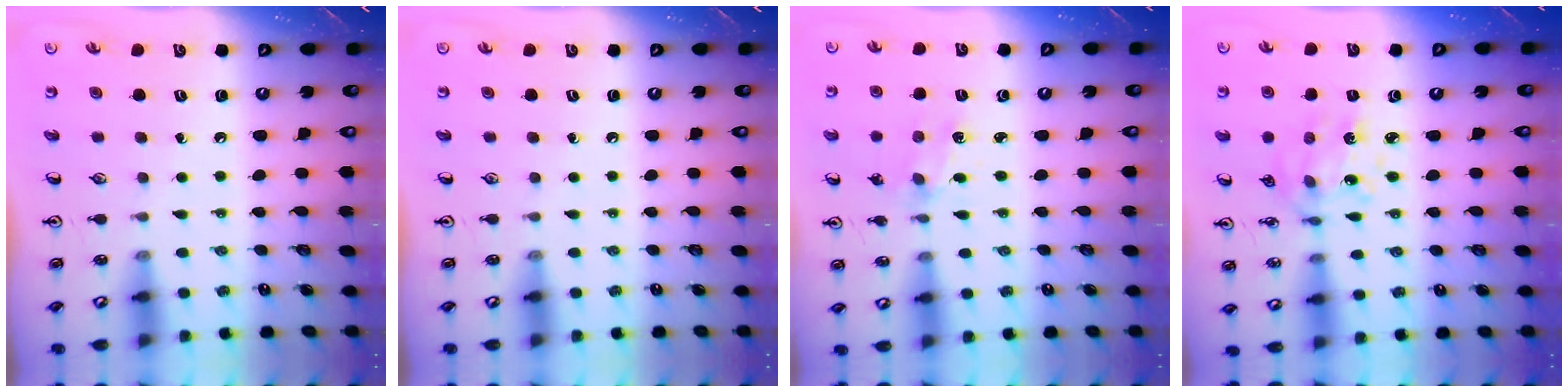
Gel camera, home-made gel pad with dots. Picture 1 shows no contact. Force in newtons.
{"total": 0.0}
{"total": 1.7, "press": 1.6, "slide": 0.5}
{"total": 7.3, "press": 6.9, "slide": 2.5}